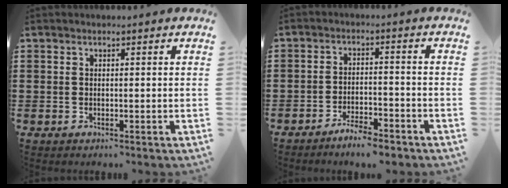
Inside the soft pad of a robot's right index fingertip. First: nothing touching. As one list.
[{"total": 4.3, "force": [-4.1, 0.1, 1.2], "torque": [-0.023, 0.003, -0.079]}]